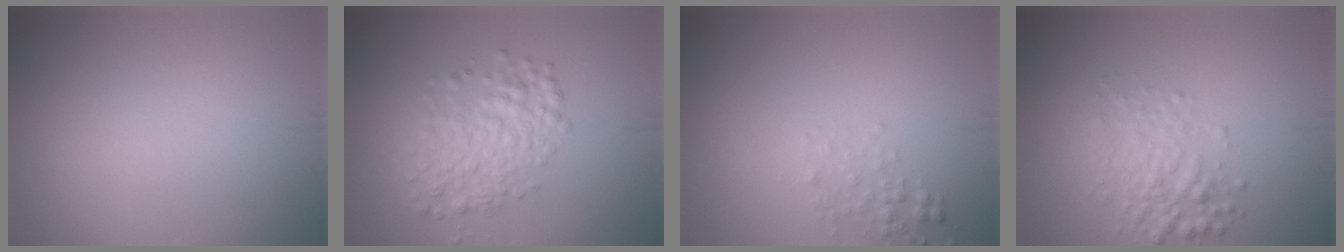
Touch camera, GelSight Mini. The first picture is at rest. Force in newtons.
{"total": 3.9, "press": 3.9, "slide": 0.2}
{"total": 1.3, "press": 1.3, "slide": 0.1}
{"total": 3.0, "press": 3.0, "slide": 0.1}